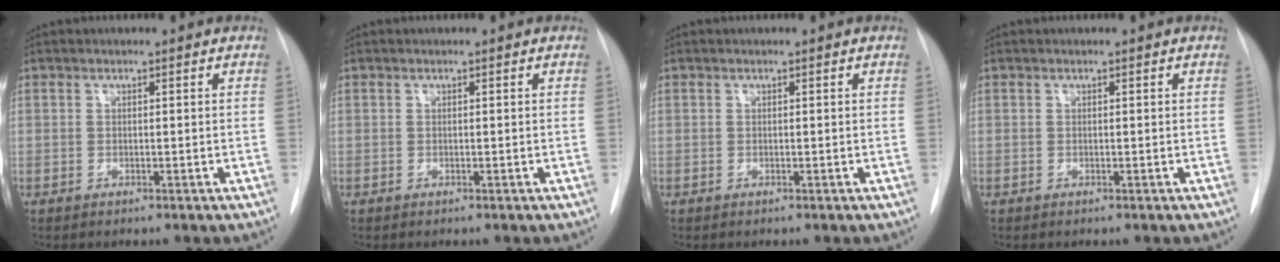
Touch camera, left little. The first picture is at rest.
{"total": 0.0}
{"total": 0.0}
{"total": 0.0}